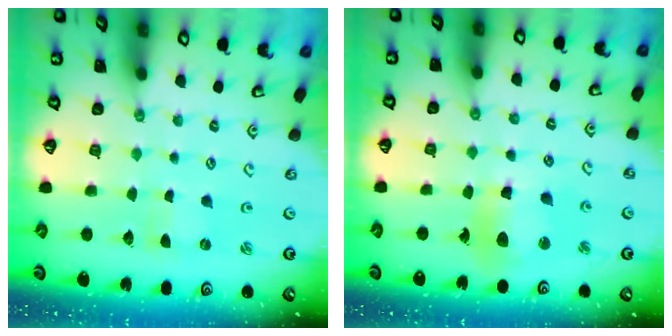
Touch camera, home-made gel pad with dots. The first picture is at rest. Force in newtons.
{"total": 11.5, "press": 11.2, "slide": 2.7}